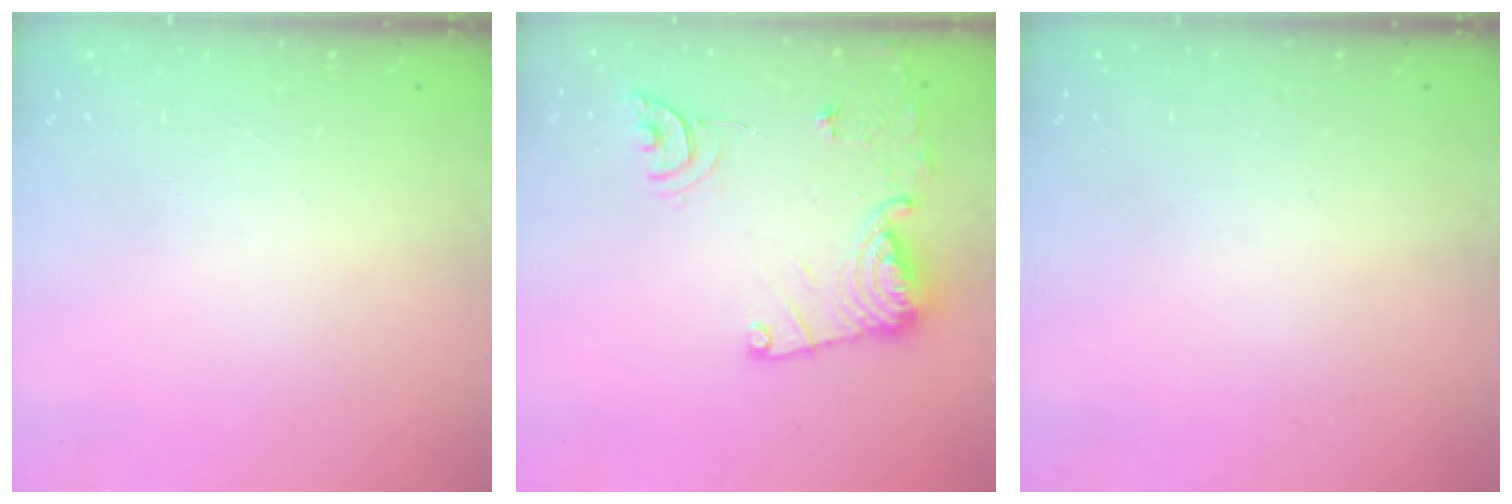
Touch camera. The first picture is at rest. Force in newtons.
{"total": 14.7, "press": 14.7, "slide": 0.7}
{"total": 0.0}